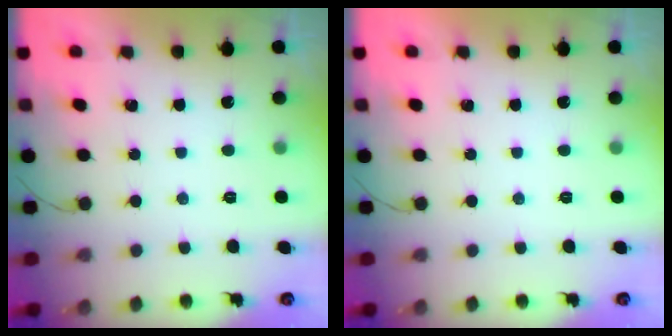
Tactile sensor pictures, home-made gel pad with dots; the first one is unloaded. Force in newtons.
{"total": 0.0}